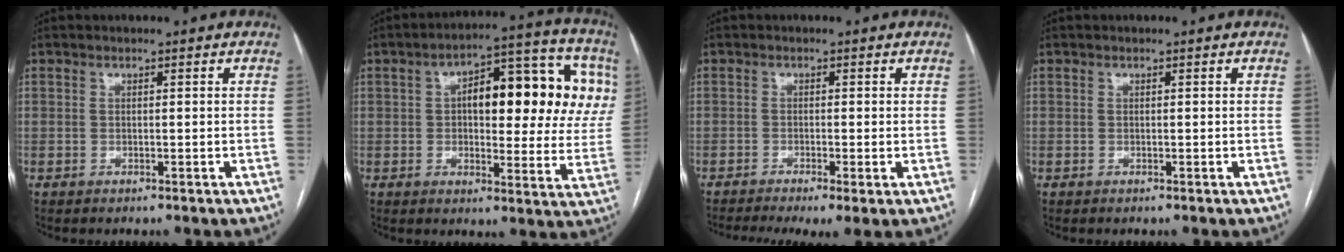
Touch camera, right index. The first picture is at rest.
{"total": 19.3, "force": [4.4, 7.5, 17.2], "torque": [-0.224, 0.047, 0.059]}
{"total": 6.8, "force": [-4.1, 1.3, 5.3], "torque": [-0.088, -0.011, -0.068]}
{"total": 0.0}